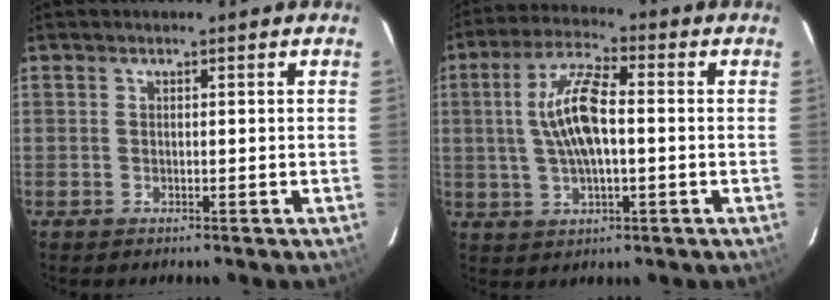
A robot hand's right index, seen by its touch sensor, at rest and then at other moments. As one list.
[{"total": 10.9, "force": [0.4, 3.8, 10.2], "torque": [-0.200, 0.012, 0.009]}]